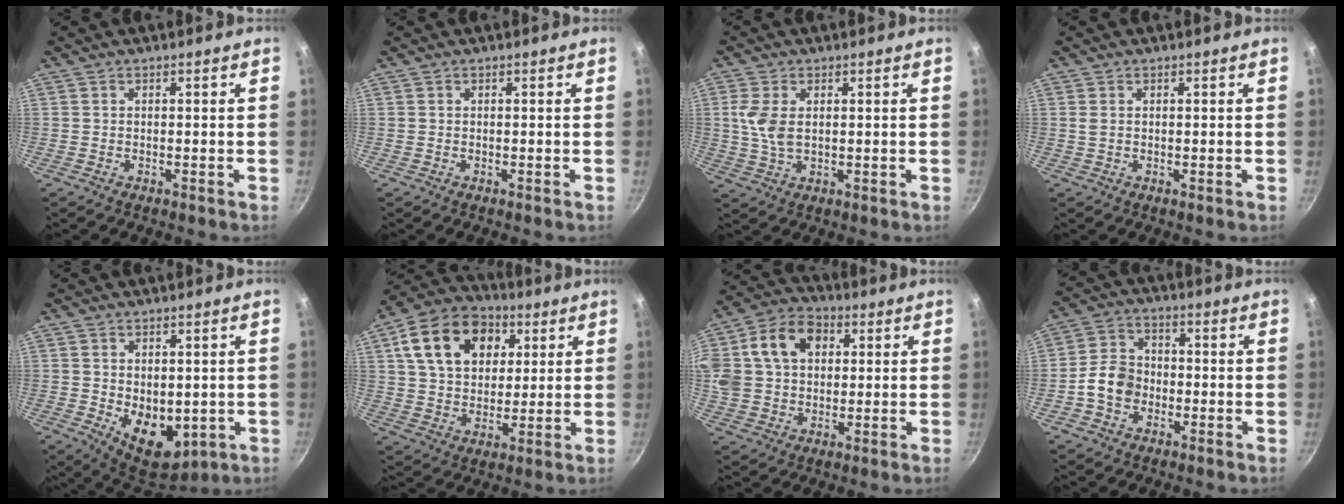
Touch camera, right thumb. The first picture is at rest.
{"total": 0.0}
{"total": 6.0, "force": [1.1, 3.4, 4.8], "torque": [-0.103, 0.000, 0.023]}
{"total": 1.0, "force": [0.3, 0.5, 0.7], "torque": [-0.014, 0.001, 0.006]}
{"total": 10.3, "force": [-0.9, 6.8, 7.6], "torque": [-0.086, -0.023, 0.006]}
{"total": 17.9, "force": [6.2, 12.9, 10.8], "torque": [-0.161, 0.005, 0.096]}
{"total": 19.4, "force": [5.1, 14.7, 11.6], "torque": [-0.235, 0.031, 0.081]}
{"total": 7.4, "force": [-2.1, 5.9, 4.0], "torque": [-0.047, 0.026, -0.050]}